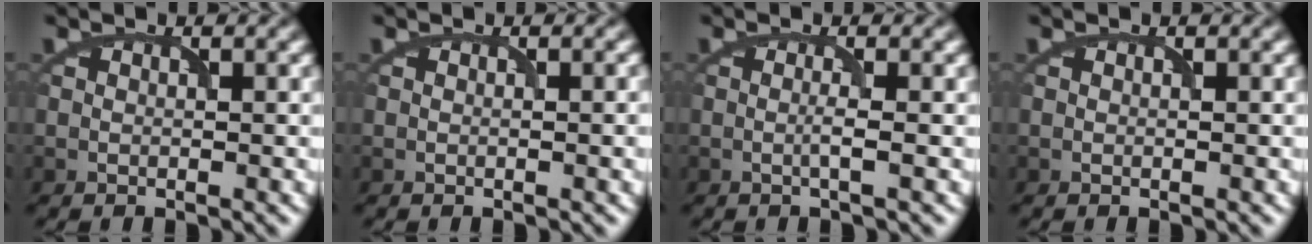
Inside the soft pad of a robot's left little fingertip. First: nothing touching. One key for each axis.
{"total": 1.2, "fx": 0.1, "fy": 0.5, "fz": 1.1, "tx": -0.007, "ty": -0.002, "tz": -0.002}
{"total": 1.1, "fx": -0.3, "fy": 0.1, "fz": 1.1, "tx": -0.019, "ty": -0.001, "tz": -0.005}
{"total": 0.0}